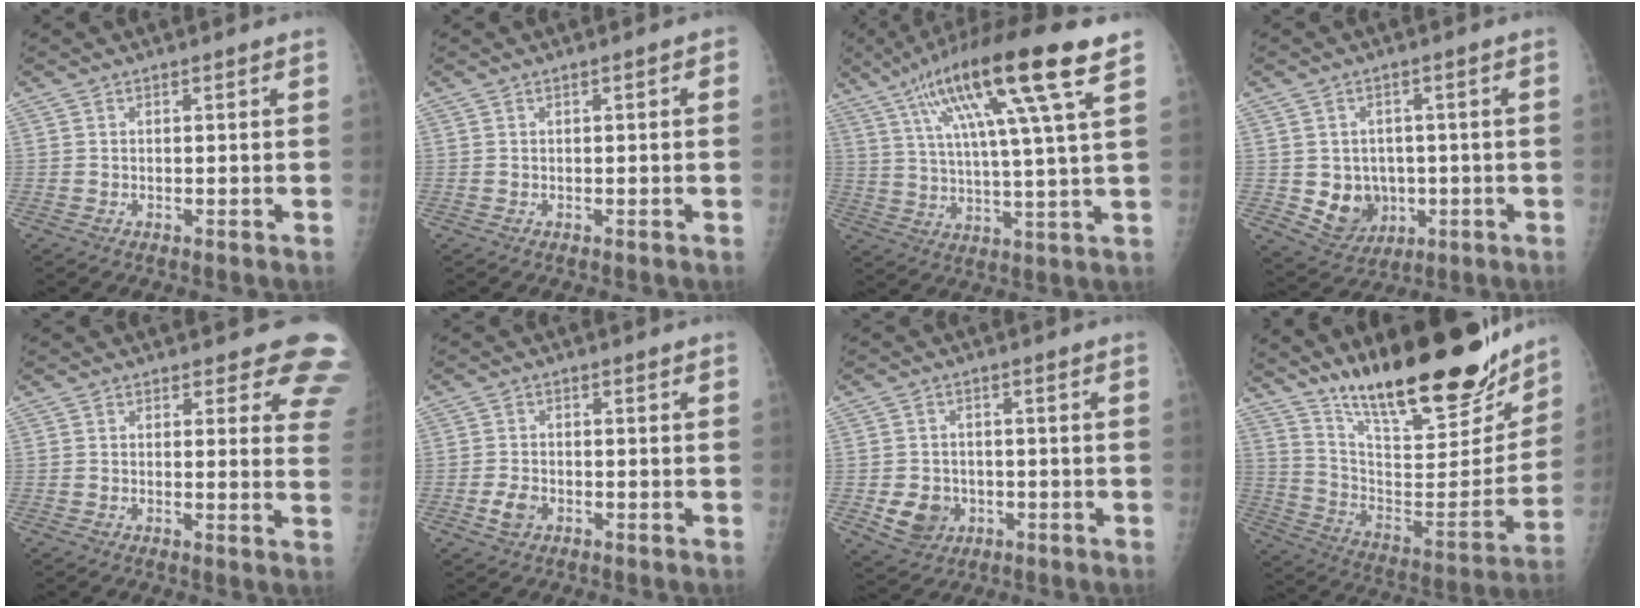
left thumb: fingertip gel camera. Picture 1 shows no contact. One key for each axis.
{"total": 1.0, "fx": 0.2, "fy": 0.4, "fz": 0.9, "tx": -0.009, "ty": 0.003, "tz": 0.000}
{"total": 19.4, "fx": 9.6, "fy": 1.5, "fz": 16.8, "tx": -0.288, "ty": -0.009, "tz": 0.158}
{"total": 8.3, "fx": -1.0, "fy": 7.4, "fz": 3.6, "tx": -0.019, "ty": 0.000, "tz": 0.003}
{"total": 8.5, "fx": 7.3, "fy": 3.6, "fz": 2.5, "tx": 0.026, "ty": -0.034, "tz": 0.046}
{"total": 2.9, "fx": -1.3, "fy": 2.0, "fz": 1.6, "tx": -0.030, "ty": 0.004, "tz": -0.025}
{"total": 6.2, "fx": -1.7, "fy": 5.4, "fz": 2.5, "tx": -0.024, "ty": 0.006, "tz": -0.021}
{"total": 27.2, "fx": 20.9, "fy": 7.2, "fz": 15.9, "tx": -0.214, "ty": -0.100, "tz": 0.333}